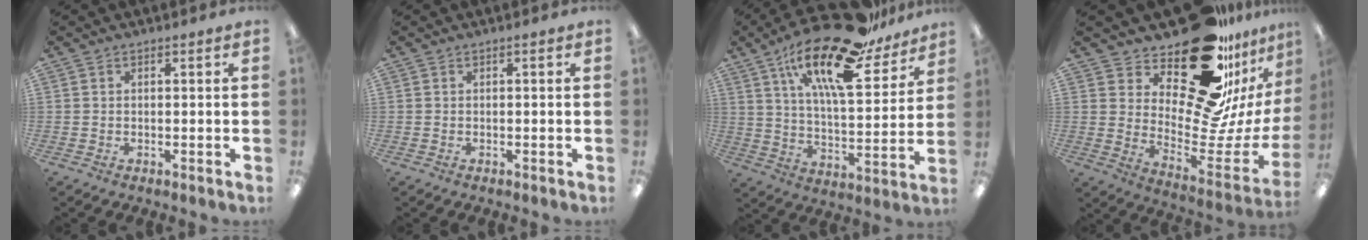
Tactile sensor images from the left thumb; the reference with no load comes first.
{"total": 0.0}
{"total": 25.5, "force": [17.4, 8.4, 16.5], "torque": [-0.266, -0.105, 0.288]}
{"total": 25.4, "force": [17.9, 11.1, 14.1], "torque": [-0.193, -0.145, 0.318]}